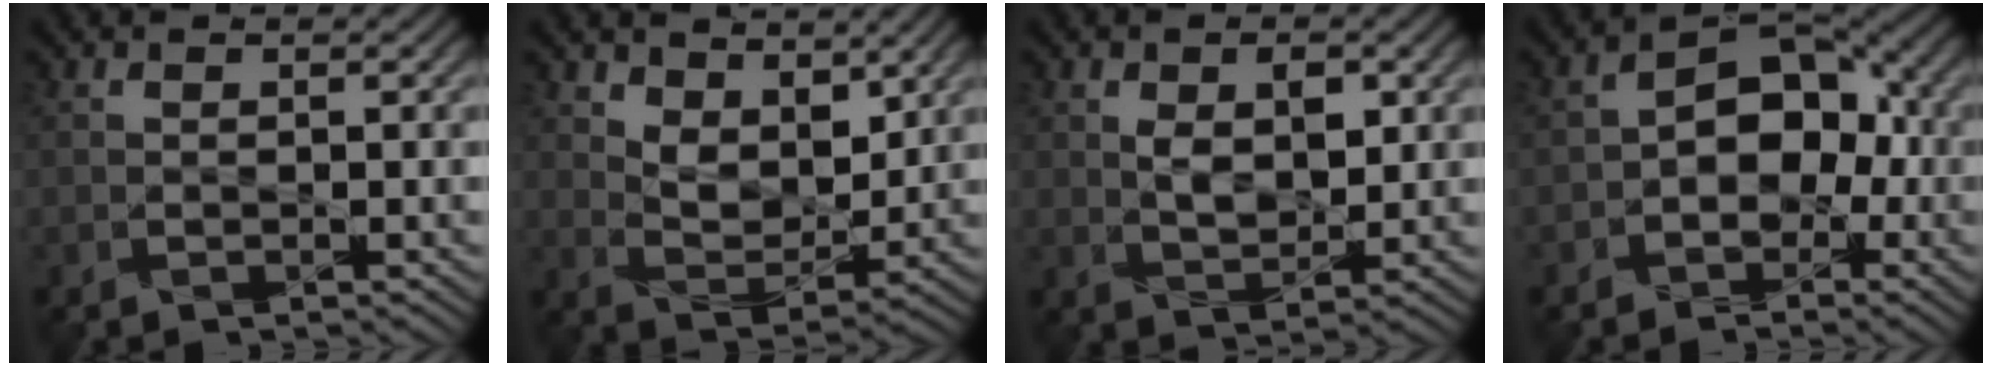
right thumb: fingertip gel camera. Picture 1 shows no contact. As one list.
[{"total": 6.7, "force": [4.0, 3.7, 3.8], "torque": [-0.084, -0.013, 0.069]}, {"total": 4.6, "force": [1.1, 2.8, 3.5], "torque": [-0.065, -0.005, 0.022]}, {"total": 7.4, "force": [-1.4, 5.3, 5.0], "torque": [-0.074, 0.006, -0.037]}]